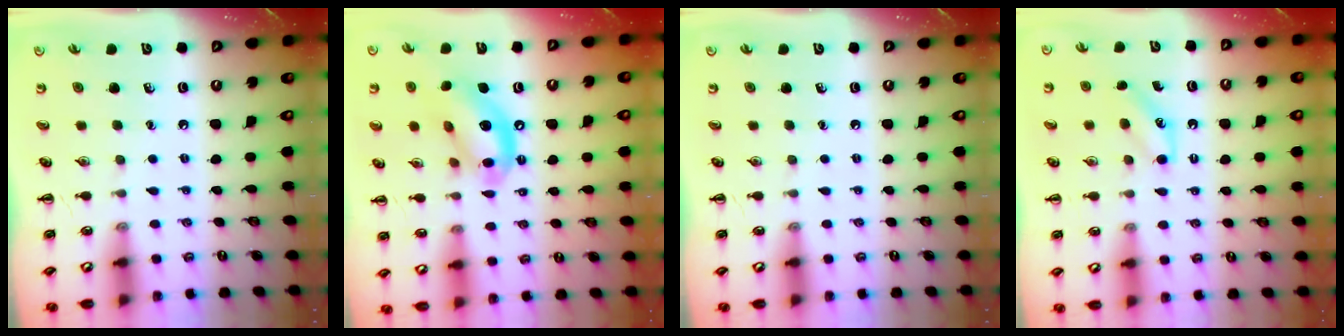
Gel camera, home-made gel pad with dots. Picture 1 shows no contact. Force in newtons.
{"total": 13.3, "press": 12.9, "slide": 3.4}
{"total": 0.0}
{"total": 5.2, "press": 5.1, "slide": 1.3}